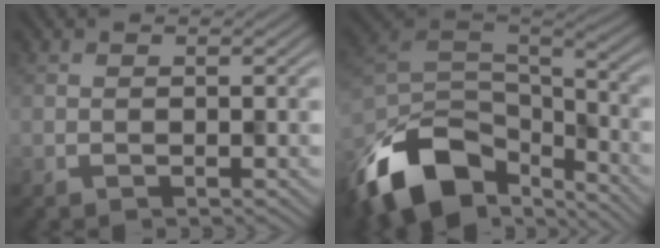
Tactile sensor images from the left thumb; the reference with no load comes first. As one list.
[{"total": 14.8, "force": [-9.4, 8.0, 8.1], "torque": [-0.194, -0.025, -0.152]}]